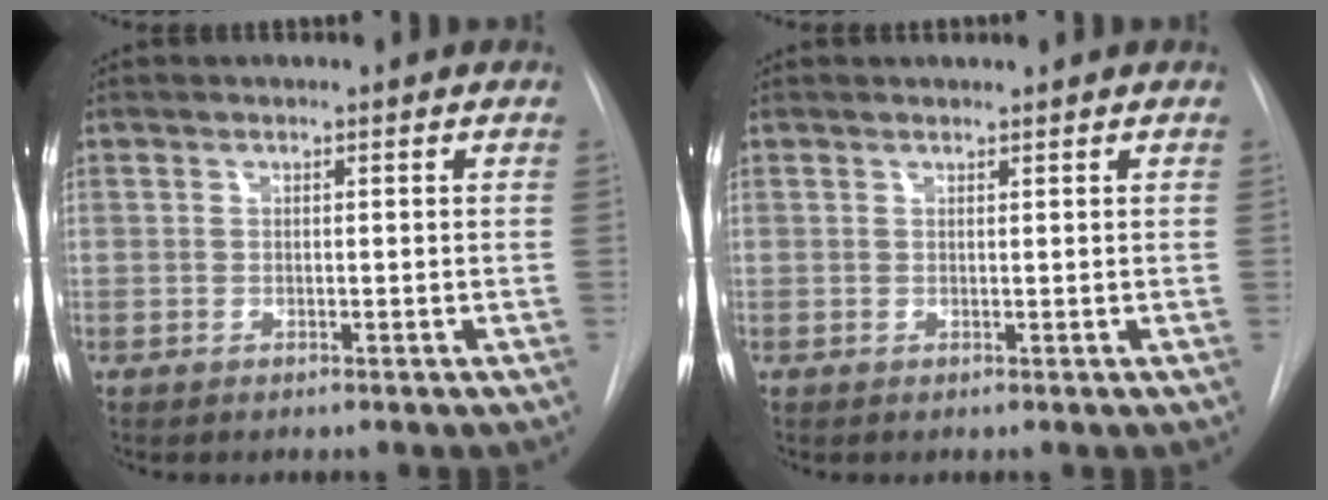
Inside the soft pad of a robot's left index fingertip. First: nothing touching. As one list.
[{"total": 0.8, "force": [0.7, -0.1, 0.1], "torque": [-0.001, 0.006, 0.017]}]